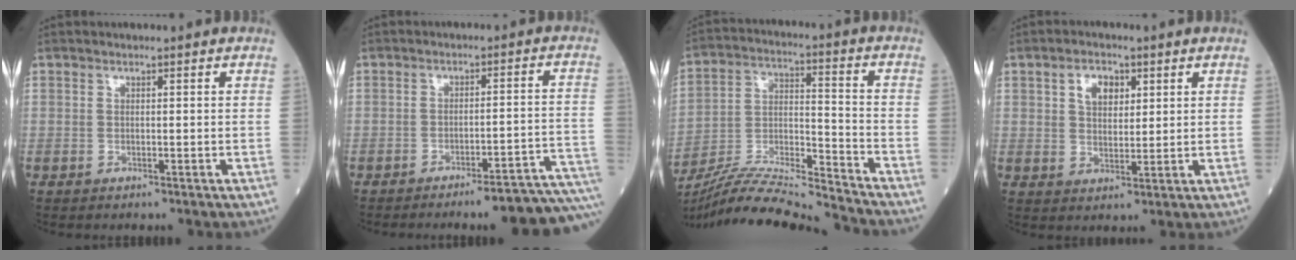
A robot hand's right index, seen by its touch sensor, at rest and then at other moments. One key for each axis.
{"total": 13.3, "fx": -11.8, "fy": -0.9, "fz": 6.2, "tx": -0.020, "ty": 0.020, "tz": -0.144}
{"total": 17.6, "fx": -16.7, "fy": -1.1, "fz": 5.4, "tx": -0.102, "ty": 0.001, "tz": -0.291}
{"total": 4.8, "fx": 2.0, "fy": 2.9, "fz": 3.3, "tx": -0.058, "ty": 0.008, "tz": 0.037}